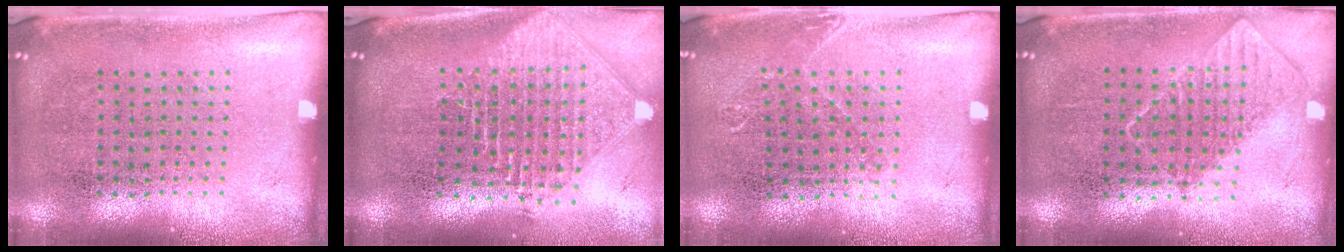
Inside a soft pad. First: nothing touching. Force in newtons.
{"total": 2.4, "press": 1.9, "slide": 1.5}
{"total": 0.8, "press": 0.8, "slide": 0.1}
{"total": 0.8, "press": 0.8, "slide": 0.2}